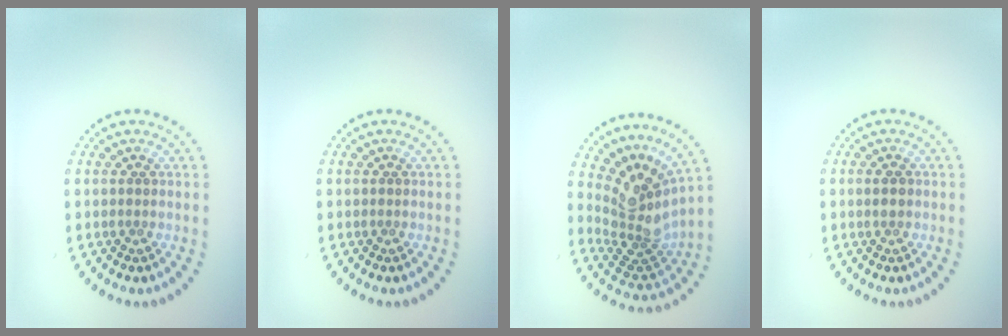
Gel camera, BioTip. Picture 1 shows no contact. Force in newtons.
{"total": 0.0}
{"total": 4.6, "press": 3.1, "slide": 3.4}
{"total": 1.1, "press": 1.1, "slide": 0.2}